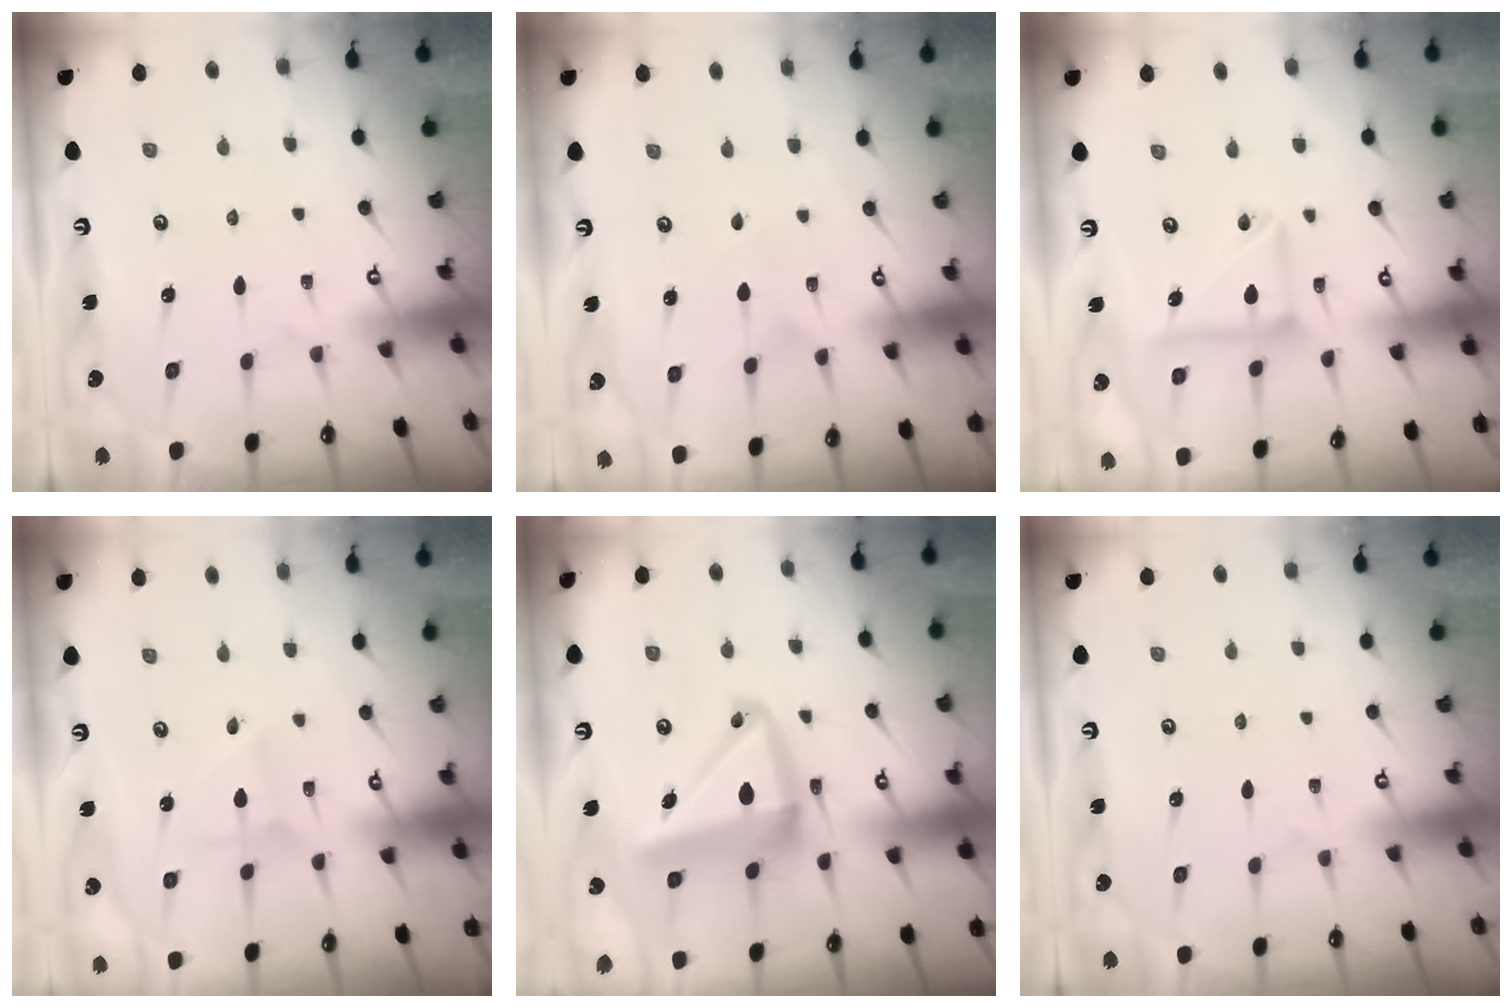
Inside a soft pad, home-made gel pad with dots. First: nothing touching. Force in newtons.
{"total": 3.0, "press": 3.0, "slide": 0.3}
{"total": 13.5, "press": 13.3, "slide": 1.7}
{"total": 2.2, "press": 2.2, "slide": 0.1}
{"total": 13.7, "press": 13.5, "slide": 2.6}
{"total": 0.0}